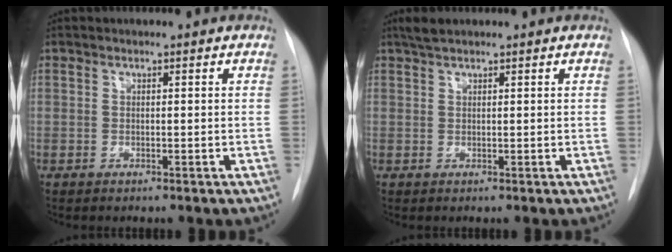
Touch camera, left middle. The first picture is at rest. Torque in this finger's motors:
{"motor_torque": [0.34, -0.29, -0.03, 0.00]}